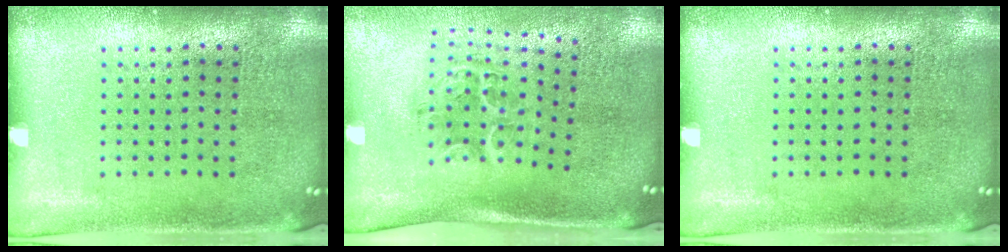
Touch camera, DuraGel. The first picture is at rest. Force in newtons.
{"total": 1.3, "press": 1.2, "slide": 0.4}
{"total": 0.0}